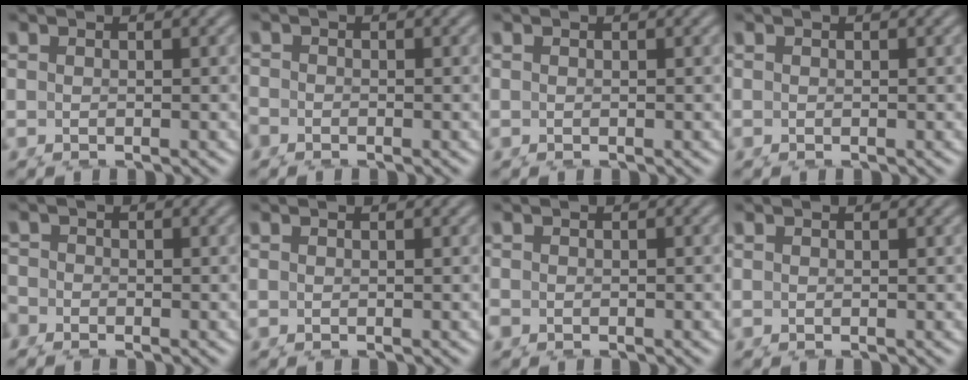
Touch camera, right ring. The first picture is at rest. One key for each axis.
{"total": 1.4, "fx": -1.2, "fy": 0.8, "fz": 0.1, "tx": -0.008, "ty": -0.011, "tz": -0.019}
{"total": 0.0}
{"total": 0.0}
{"total": 1.7, "fx": -1.5, "fy": 0.7, "fz": 0.0, "tx": -0.005, "ty": -0.015, "tz": -0.023}
{"total": 0.0}
{"total": 1.4, "fx": -1.1, "fy": 0.8, "fz": 0.4, "tx": -0.018, "ty": -0.012, "tz": -0.014}
{"total": 0.0}